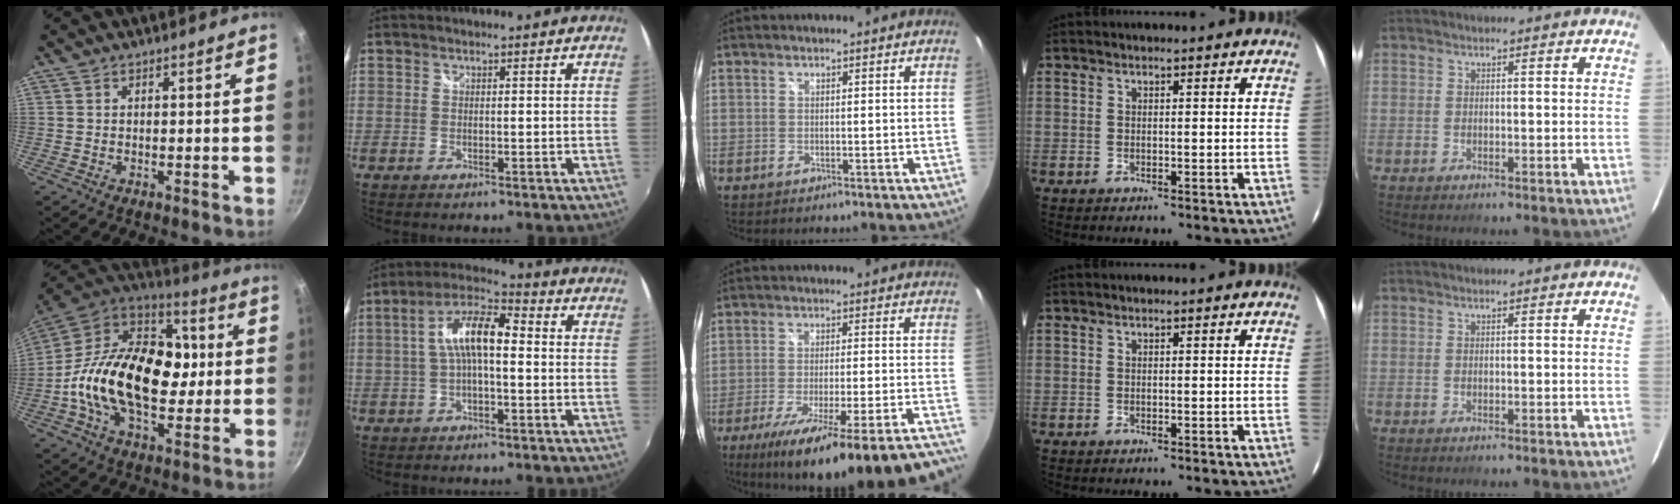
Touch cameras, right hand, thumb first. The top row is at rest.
{"thumb": {"total": 27.5, "force": [-1.5, 17.7, 21.0], "torque": [-0.328, 0.038, -0.040]}, "index": {"total": 9.7, "force": [0.0, 3.4, 9.0], "torque": [-0.178, 0.025, -0.003]}, "middle": {"total": 26.8, "force": [-21.9, 2.0, 15.3], "torque": [-0.240, -0.073, -0.313]}}